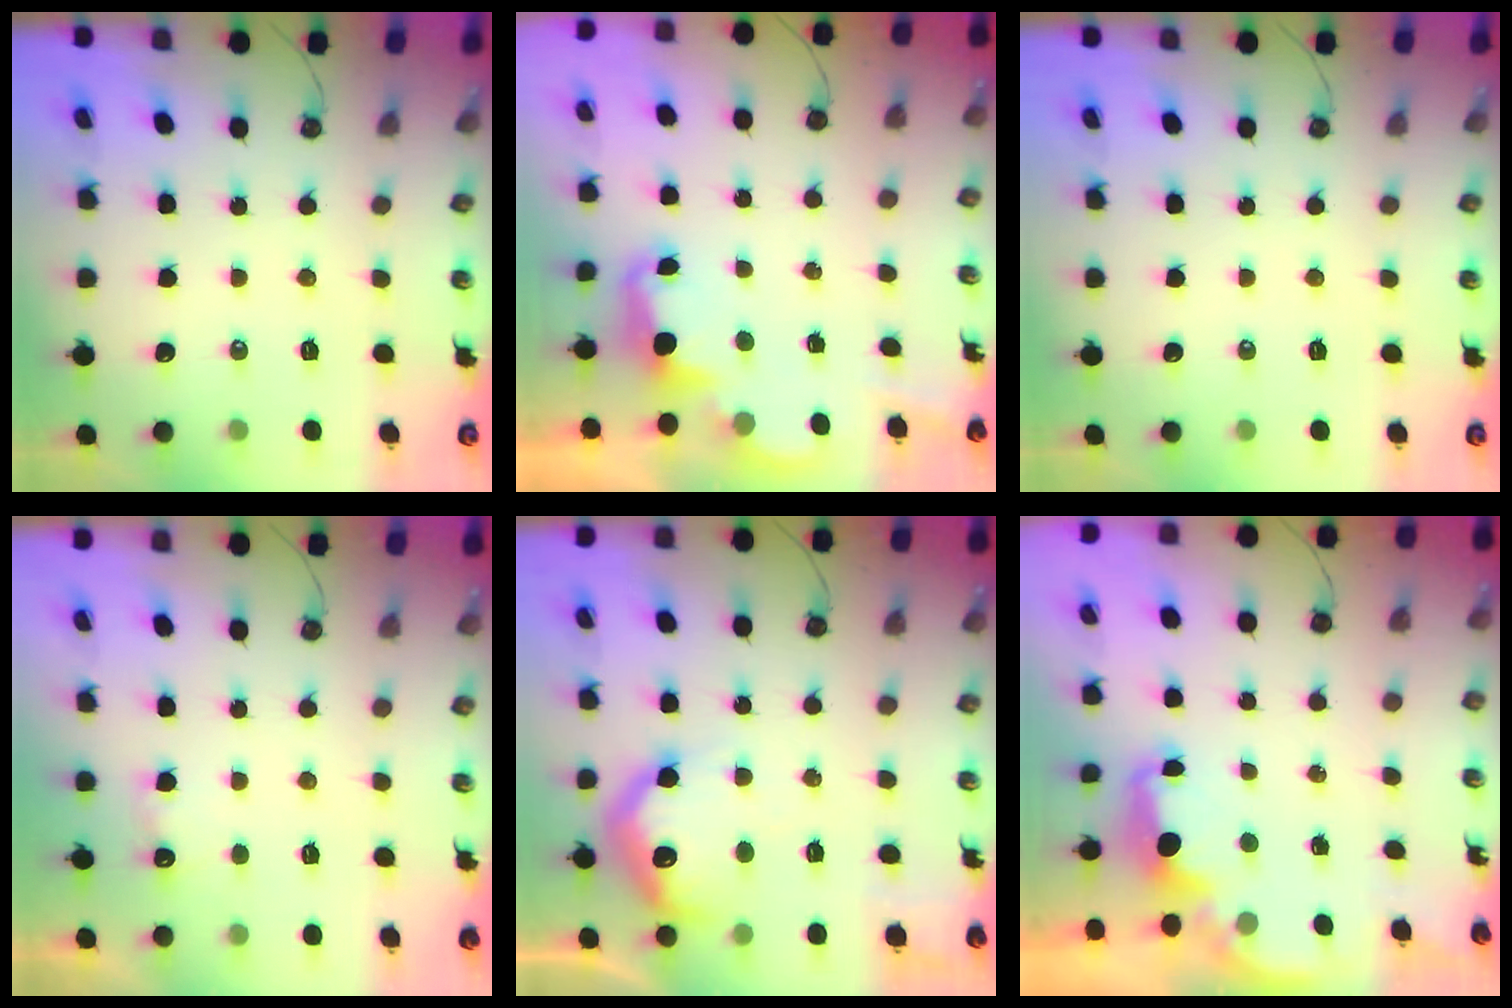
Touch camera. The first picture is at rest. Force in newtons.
{"total": 2.5, "press": 2.4, "slide": 0.6}
{"total": 0.0}
{"total": 4.3, "press": 4.1, "slide": 1.2}
{"total": 17.5, "press": 17.4, "slide": 1.5}
{"total": 2.2, "press": 2.1, "slide": 0.8}